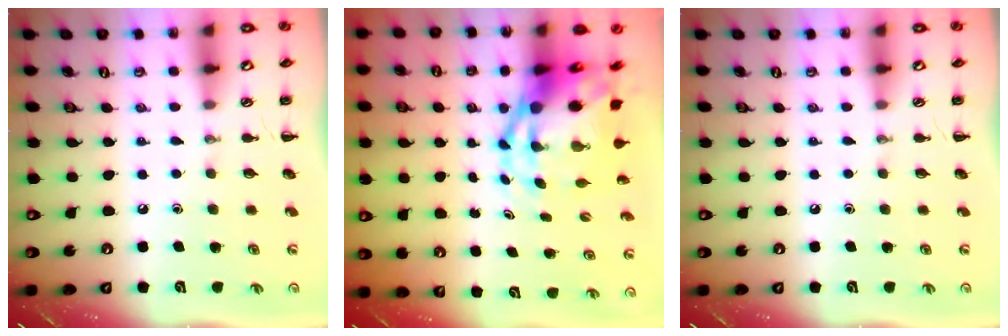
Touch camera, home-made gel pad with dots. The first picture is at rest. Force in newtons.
{"total": 9.7, "press": 9.2, "slide": 2.9}
{"total": 0.0}